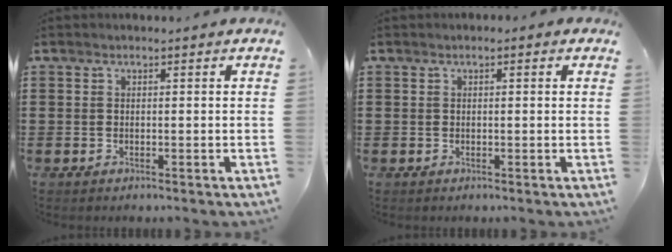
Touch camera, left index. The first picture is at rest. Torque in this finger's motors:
{"motor_torque": [2.14, 0.00, 0.04, -0.07]}